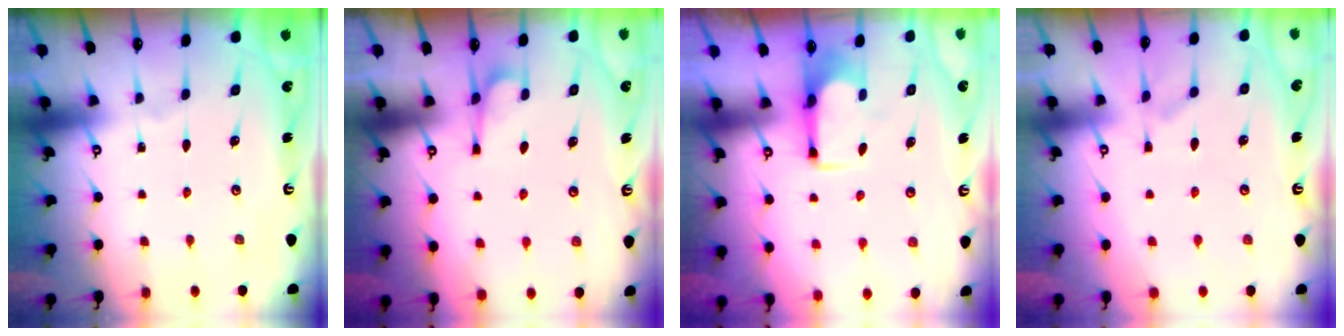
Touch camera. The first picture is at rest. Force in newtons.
{"total": 2.4, "press": 2.3, "slide": 0.8}
{"total": 2.6, "press": 2.4, "slide": 1.1}
{"total": 1.3, "press": 0.5, "slide": 1.2}